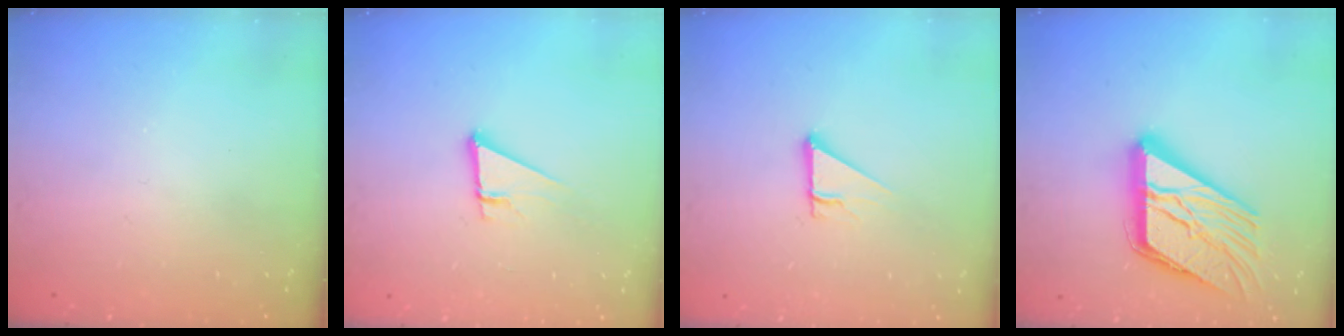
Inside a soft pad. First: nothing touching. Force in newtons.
{"total": 3.7, "press": 3.7, "slide": 0.2}
{"total": 3.8, "press": 3.8, "slide": 0.3}
{"total": 19.0, "press": 18.9, "slide": 1.9}